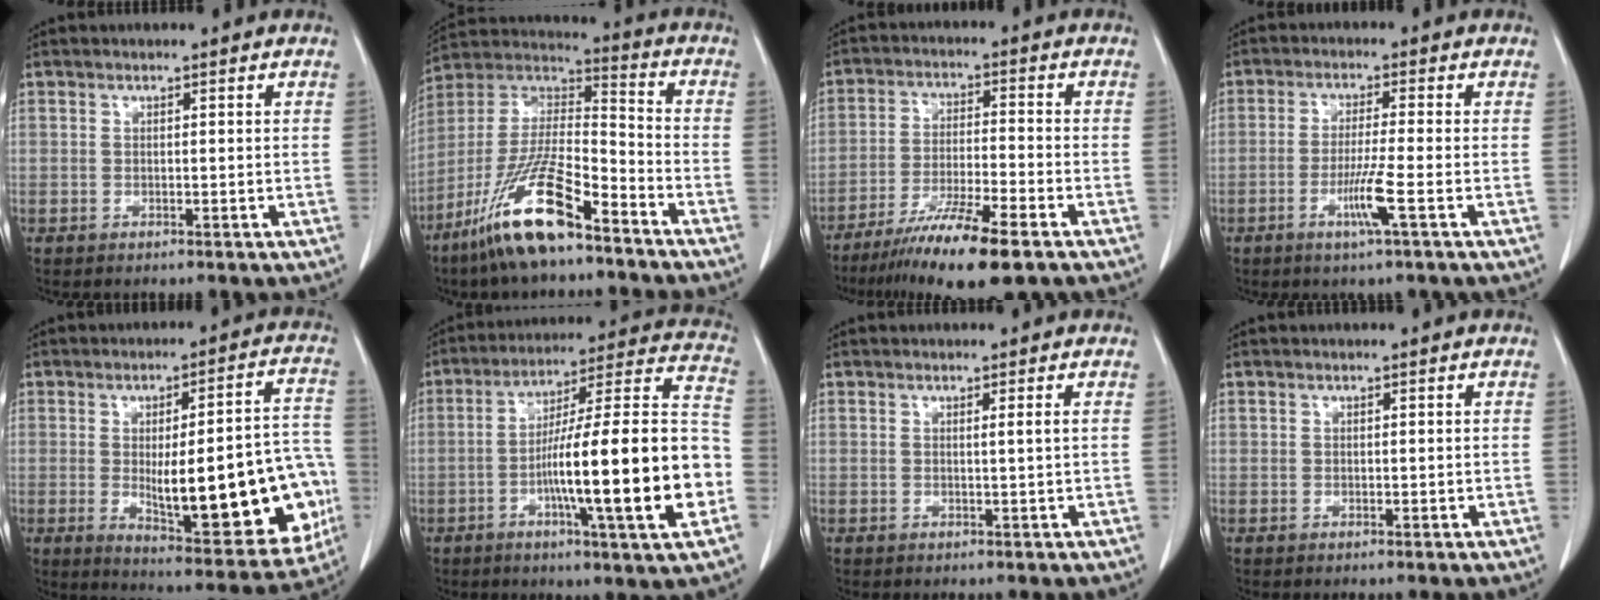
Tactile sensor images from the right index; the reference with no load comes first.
{"total": 16.6, "force": [-10.7, 3.0, 12.4], "torque": [-0.261, -0.013, -0.201]}
{"total": 11.9, "force": [-8.0, 0.6, 8.9], "torque": [-0.159, -0.031, -0.137]}
{"total": 5.1, "force": [-2.0, -0.7, 4.7], "torque": [-0.087, -0.011, -0.038]}
{"total": 23.9, "force": [-4.1, 6.4, 22.7], "torque": [-0.240, 0.016, -0.027]}
{"total": 22.7, "force": [-5.6, 0.7, 21.9], "torque": [-0.304, 0.009, -0.089]}
{"total": 0.9, "force": [0.2, -0.4, 0.8], "torque": [-0.014, -0.002, 0.006]}
{"total": 0.0}